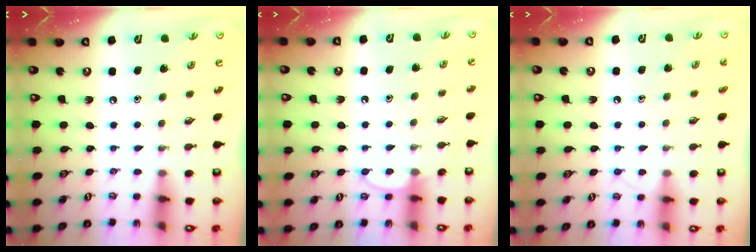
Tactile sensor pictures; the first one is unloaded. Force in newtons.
{"total": 6.7, "press": 6.6, "slide": 0.6}
{"total": 7.1, "press": 7.1, "slide": 0.9}